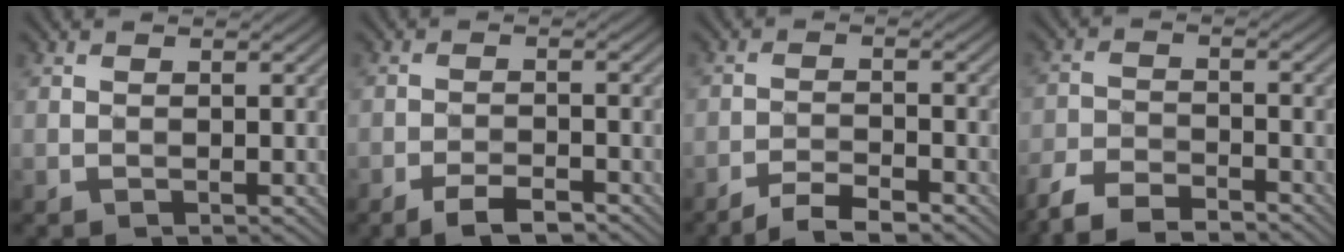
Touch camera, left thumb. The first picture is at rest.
{"total": 3.6, "force": [-2.8, 0.8, 2.1], "torque": [-0.039, 0.006, -0.049]}
{"total": 4.0, "force": [-3.4, 0.5, 2.0], "torque": [-0.043, 0.005, -0.064]}
{"total": 6.3, "force": [-5.5, 1.5, 2.7], "torque": [-0.056, -0.004, -0.112]}